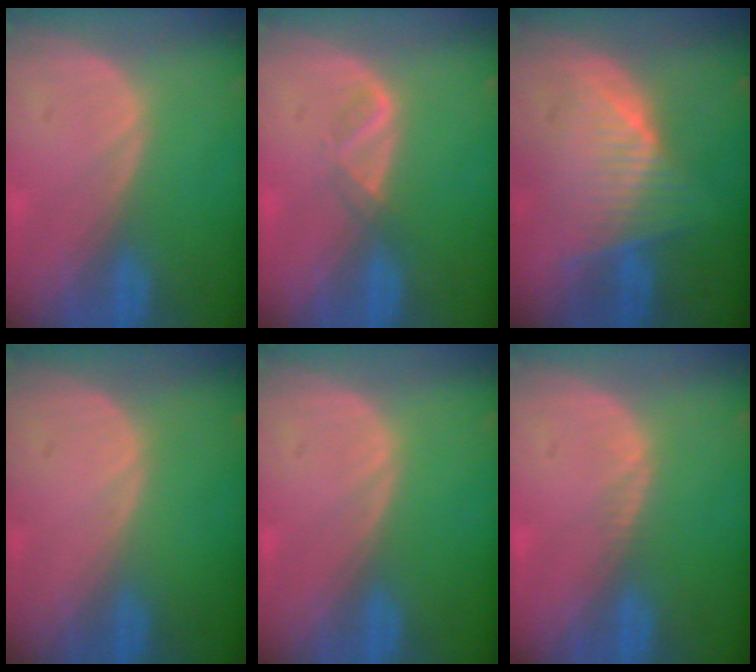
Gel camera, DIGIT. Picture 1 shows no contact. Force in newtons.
{"total": 1.9, "press": 1.8, "slide": 0.7}
{"total": 7.4, "press": 6.7, "slide": 3.2}
{"total": 0.0}
{"total": 0.0}
{"total": 0.7, "press": 0.6, "slide": 0.4}